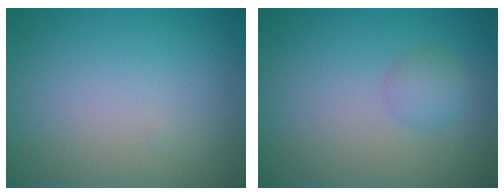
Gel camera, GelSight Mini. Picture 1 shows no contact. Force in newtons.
{"total": 1.6, "press": 1.6, "slide": 0.1}